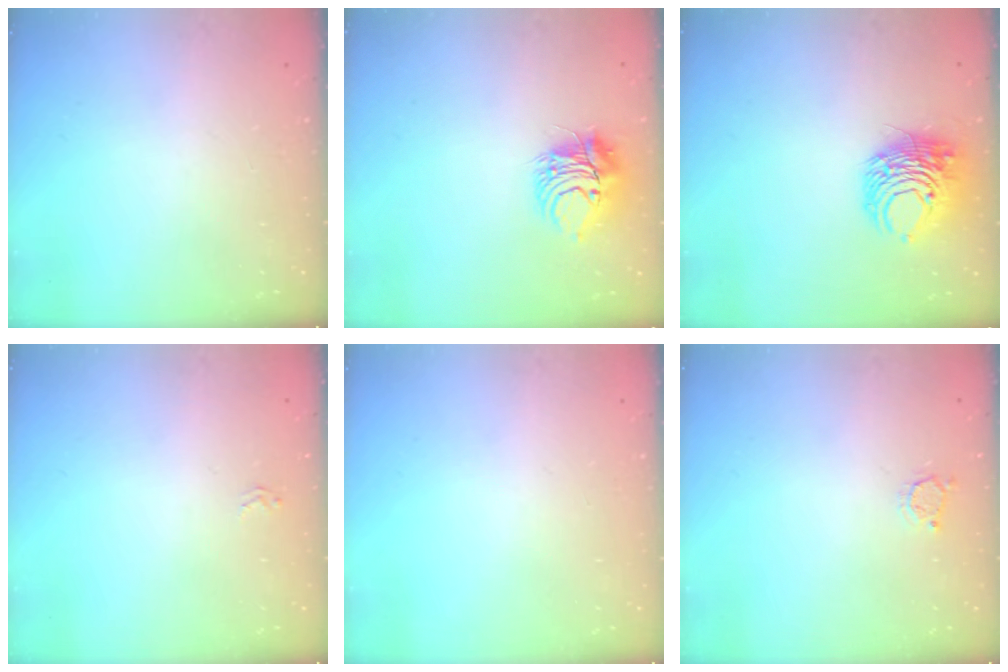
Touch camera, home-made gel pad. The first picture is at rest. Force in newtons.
{"total": 10.0, "press": 9.9, "slide": 0.9}
{"total": 9.4, "press": 9.3, "slide": 1.5}
{"total": 1.6, "press": 1.6, "slide": 0.4}
{"total": 0.0}
{"total": 2.5, "press": 2.5, "slide": 0.3}